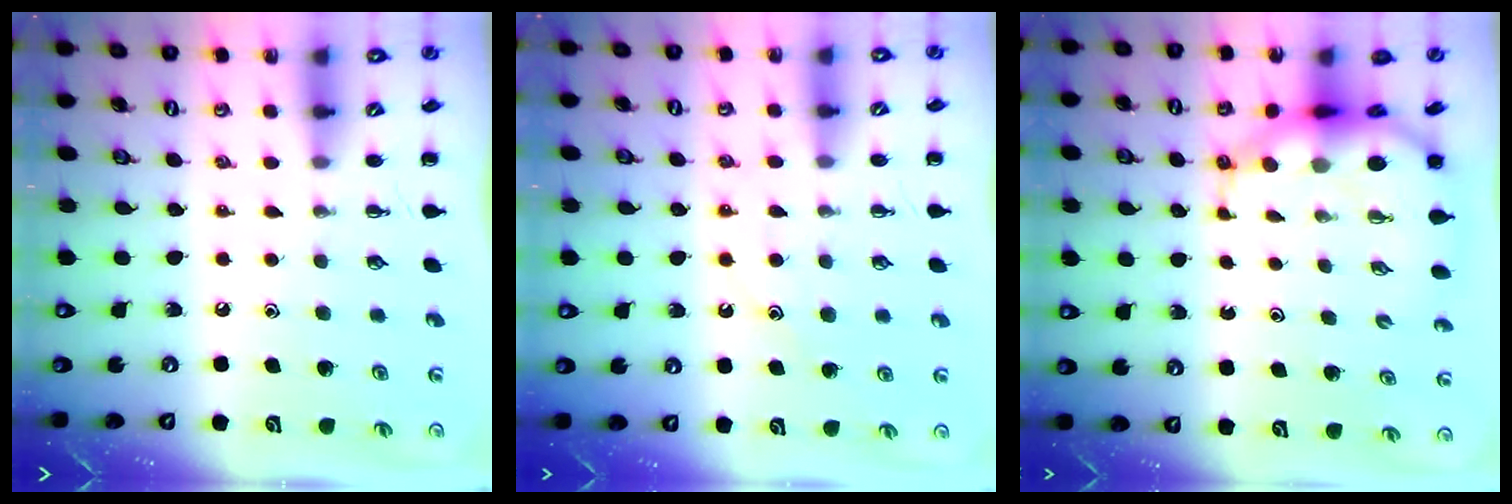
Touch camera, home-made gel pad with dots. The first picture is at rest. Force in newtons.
{"total": 11.7, "press": 11.6, "slide": 1.0}
{"total": 7.2, "press": 6.8, "slide": 2.1}